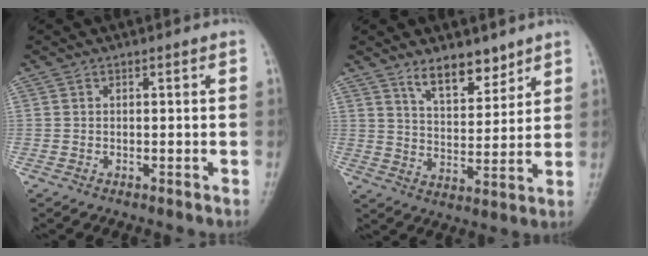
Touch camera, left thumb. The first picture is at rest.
{"total": 8.7, "force": [6.3, 3.8, 4.6], "torque": [-0.041, -0.049, 0.111]}